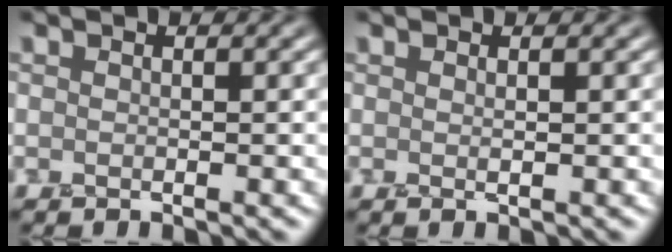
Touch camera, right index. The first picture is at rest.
{"total": 0.7, "force": [0.3, 0.0, 0.6], "torque": [-0.011, 0.002, 0.006]}